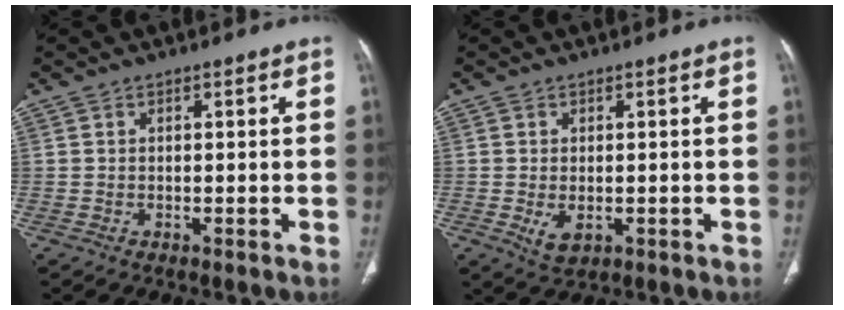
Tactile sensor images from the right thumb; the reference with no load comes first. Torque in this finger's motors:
{"motor_torque": [-0.15, 0.06, 0.04, 0.49, 0.15]}